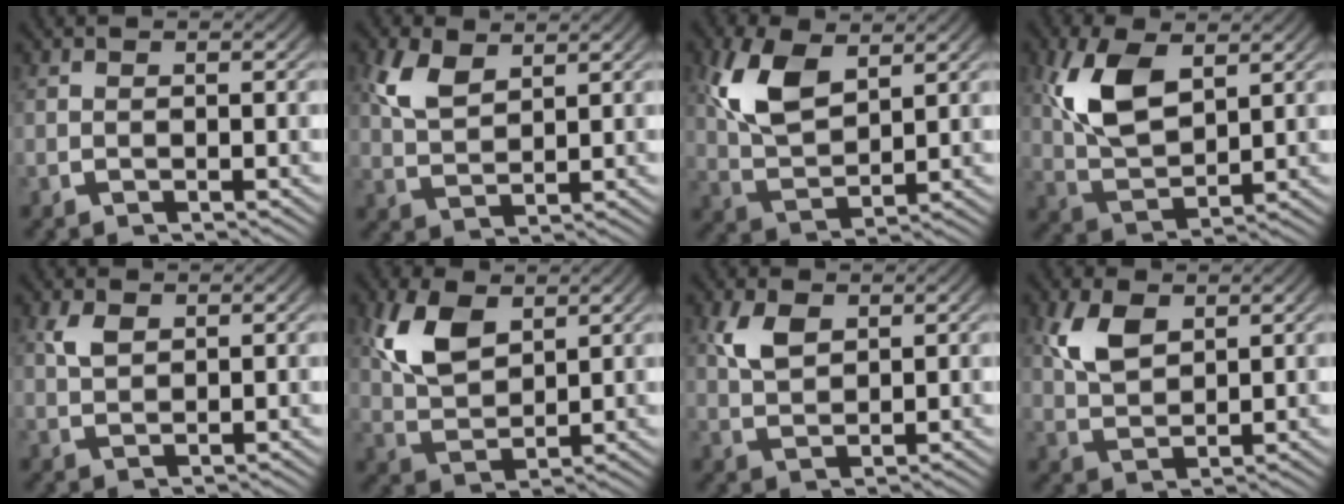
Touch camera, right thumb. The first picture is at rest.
{"total": 4.3, "force": [2.4, 2.2, 2.7], "torque": [-0.058, -0.005, 0.057]}
{"total": 7.5, "force": [2.3, 4.6, 5.5], "torque": [-0.130, -0.017, 0.056]}
{"total": 7.6, "force": [1.8, 4.5, 5.9], "torque": [-0.140, -0.017, 0.046]}
{"total": 1.9, "force": [1.1, 1.0, 1.2], "torque": [-0.023, 0.002, 0.028]}
{"total": 7.0, "force": [2.4, 4.4, 4.9], "torque": [-0.114, -0.018, 0.057]}
{"total": 3.1, "force": [1.7, 1.6, 2.1], "torque": [-0.042, -0.001, 0.041]}
{"total": 4.6, "force": [2.1, 2.6, 3.1], "torque": [-0.066, -0.008, 0.050]}